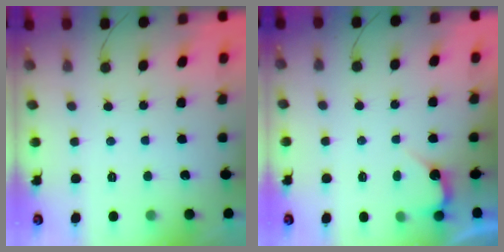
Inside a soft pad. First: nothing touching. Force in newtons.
{"total": 2.8, "press": 2.8, "slide": 0.2}